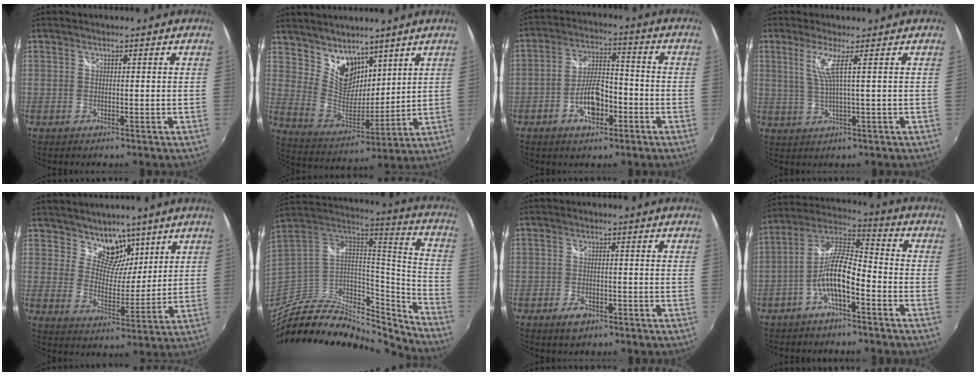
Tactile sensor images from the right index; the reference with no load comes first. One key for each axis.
{"total": 11.6, "fx": 8.1, "fy": 7.0, "fz": 4.4, "tx": -0.079, "ty": 0.001, "tz": 0.165}
{"total": 8.9, "fx": -4.0, "fy": 4.2, "fz": 6.7, "tx": -0.129, "ty": 0.013, "tz": -0.062}
{"total": 4.3, "fx": 1.5, "fy": -0.9, "fz": 4.0, "tx": -0.074, "ty": -0.004, "tz": 0.034}
{"total": 8.4, "fx": 6.0, "fy": 5.3, "fz": 2.6, "tx": -0.030, "ty": -0.011, "tz": 0.103}
{"total": 28.6, "fx": -23.5, "fy": 10.9, "fz": 12.1, "tx": -0.223, "ty": 0.020, "tz": -0.369}
{"total": 3.7, "fx": -2.3, "fy": 2.1, "fz": 2.0, "tx": -0.048, "ty": -0.005, "tz": -0.040}
{"total": 10.1, "fx": -4.4, "fy": 3.0, "fz": 8.6, "tx": -0.188, "ty": 0.014, "tz": -0.081}